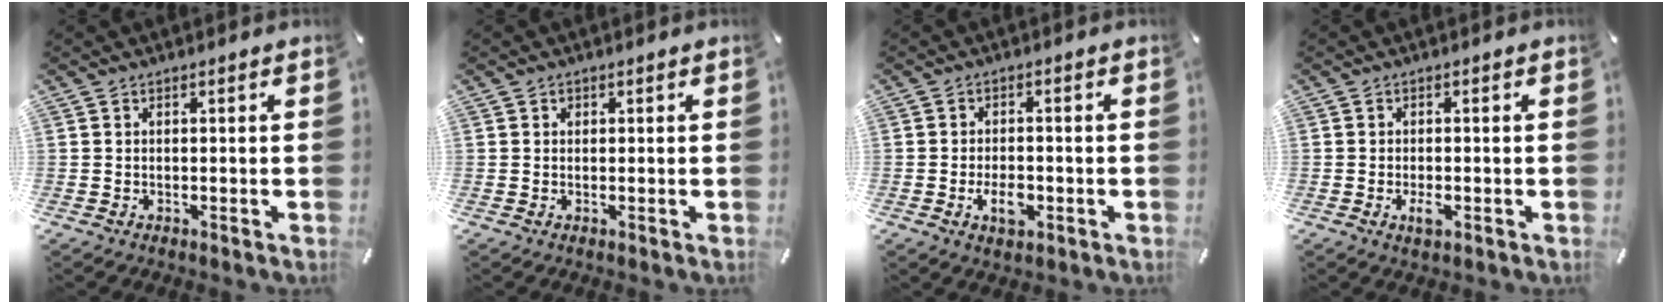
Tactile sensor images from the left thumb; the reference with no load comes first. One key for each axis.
{"total": 0.7, "fx": 0.2, "fy": 0.6, "fz": 0.2, "tx": -0.002, "ty": 0.004, "tz": 0.003}
{"total": 5.0, "fx": -1.7, "fy": 2.9, "fz": 3.7, "tx": -0.073, "ty": -0.001, "tz": -0.034}
{"total": 2.7, "fx": -1.0, "fy": 1.3, "fz": 2.2, "tx": -0.051, "ty": -0.003, "tz": -0.020}